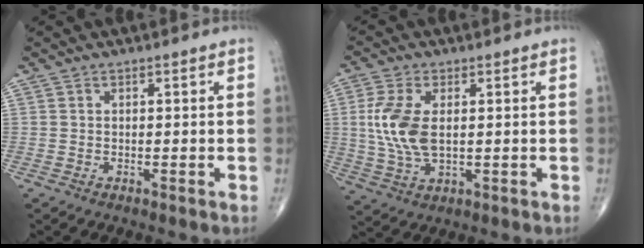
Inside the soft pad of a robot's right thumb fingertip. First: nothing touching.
{"total": 9.8, "force": [1.0, 5.1, 8.3], "torque": [-0.190, -0.007, 0.026]}